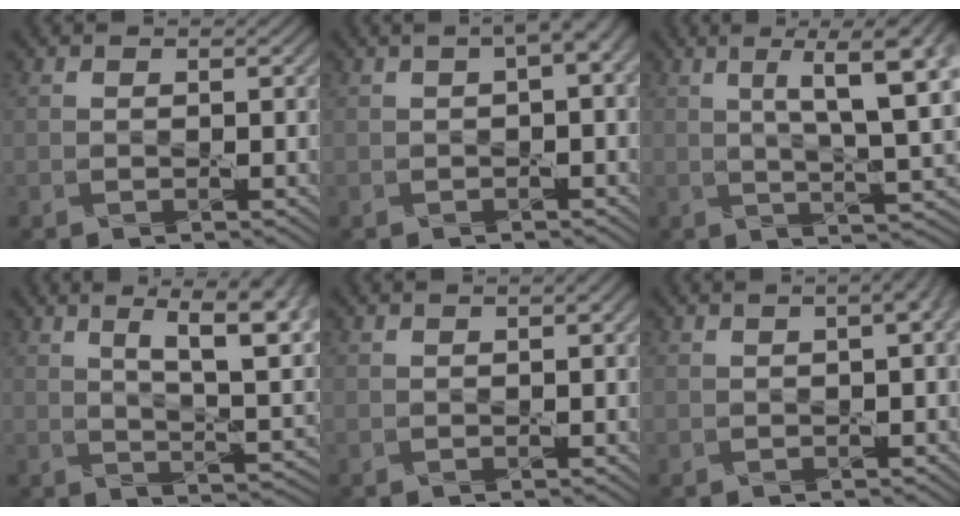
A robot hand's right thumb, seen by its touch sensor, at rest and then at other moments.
{"total": 3.2, "force": [0.7, 0.8, 3.0], "torque": [-0.044, 0.012, 0.010]}
{"total": 10.9, "force": [2.9, 2.8, 10.2], "torque": [-0.158, 0.015, 0.045]}
{"total": 10.8, "force": [4.0, 3.6, 9.4], "torque": [-0.147, 0.006, 0.059]}
{"total": 1.0, "force": [0.3, 0.2, 1.0], "torque": [-0.015, 0.006, 0.004]}
{"total": 4.3, "force": [0.9, 1.8, 3.8], "torque": [-0.036, 0.011, 0.005]}